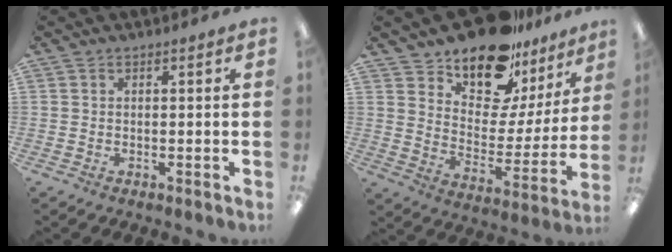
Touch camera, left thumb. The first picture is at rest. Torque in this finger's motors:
{"motor_torque": [1.01, 1.00, 1.41, -1.36, 0.13]}